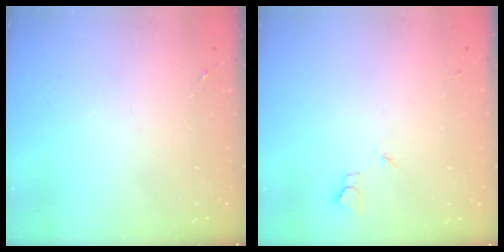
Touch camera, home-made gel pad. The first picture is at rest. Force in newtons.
{"total": 3.2, "press": 3.2, "slide": 0.4}